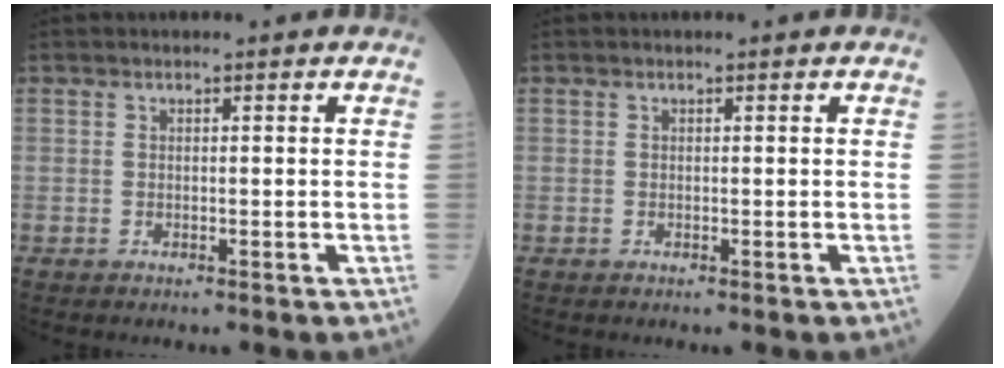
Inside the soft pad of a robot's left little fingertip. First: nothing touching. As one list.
[{"total": 0.0}]